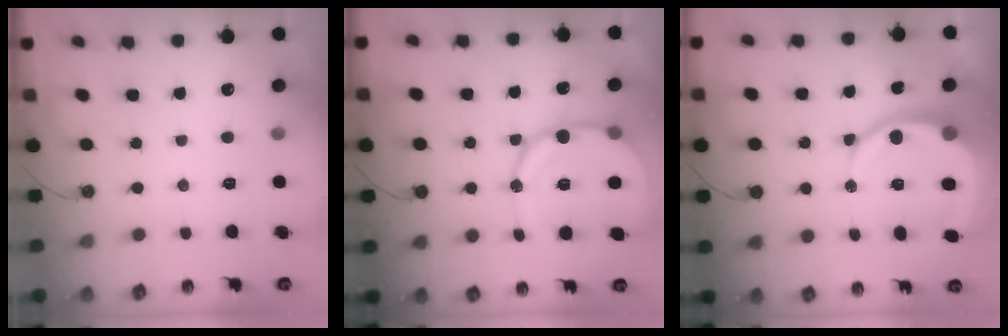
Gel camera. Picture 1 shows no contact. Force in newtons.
{"total": 16.4, "press": 16.1, "slide": 3.1}
{"total": 11.0, "press": 11.0, "slide": 1.0}